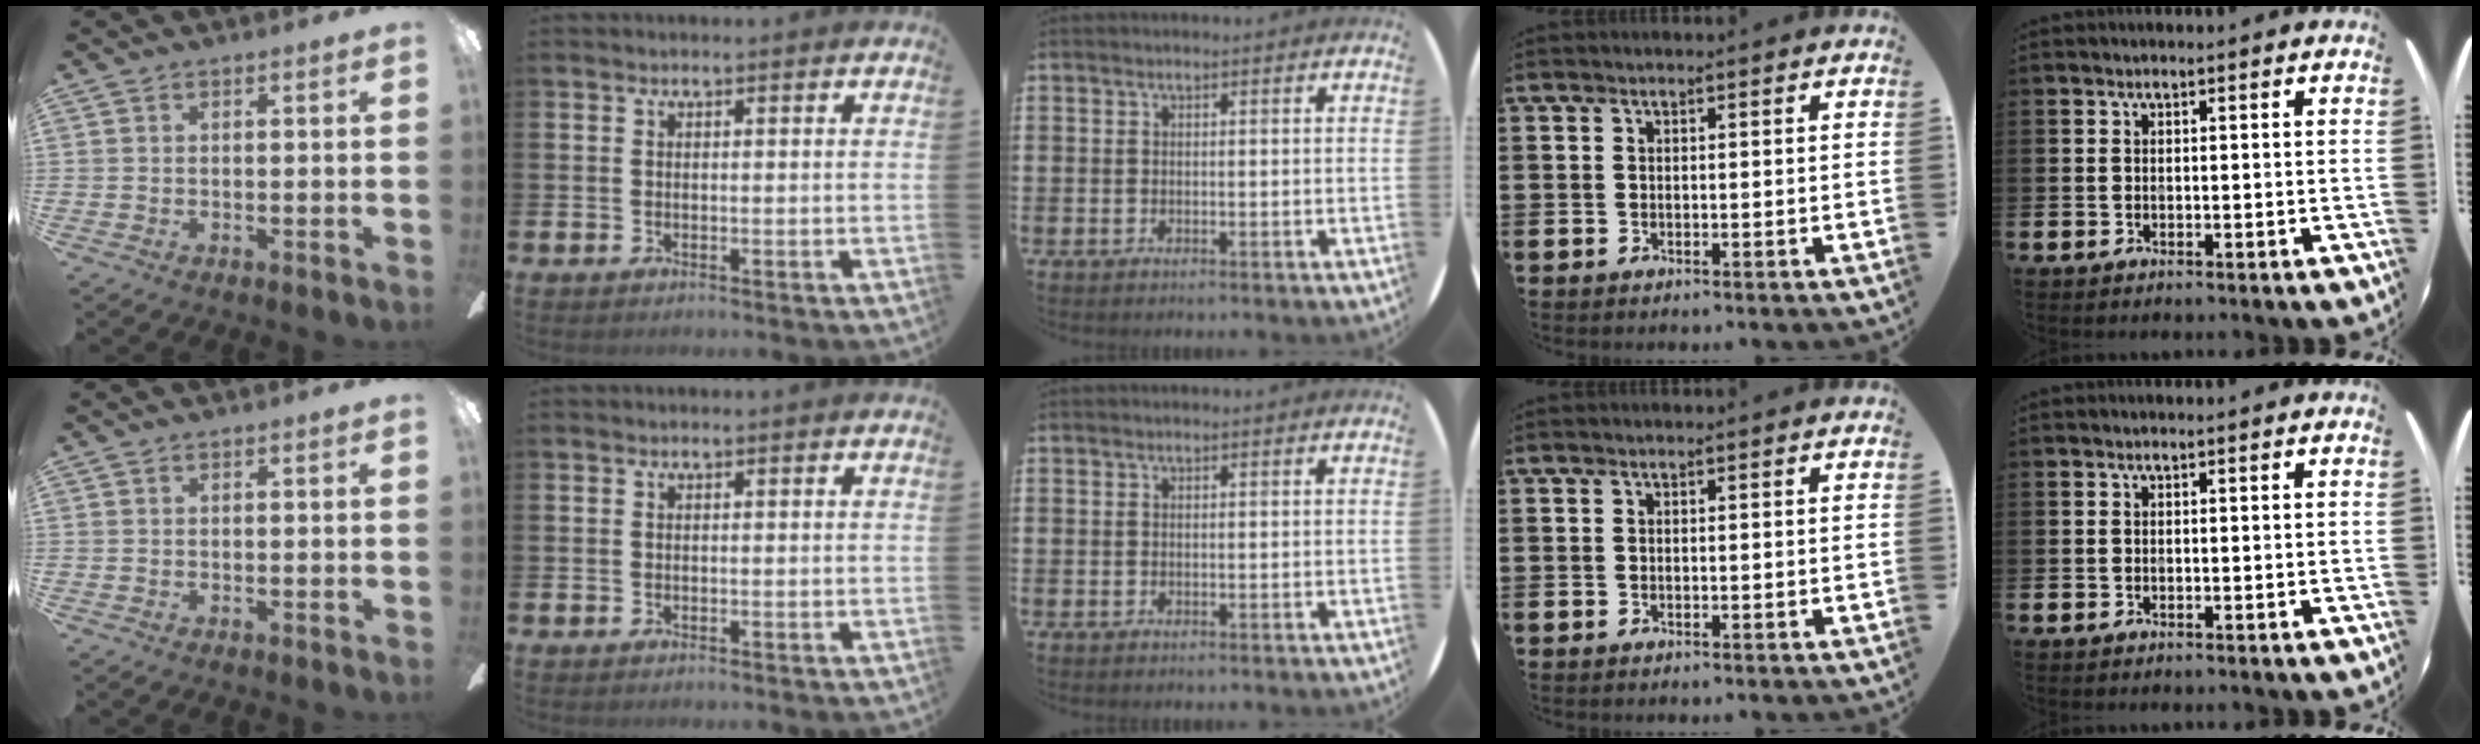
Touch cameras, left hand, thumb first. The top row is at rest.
{}